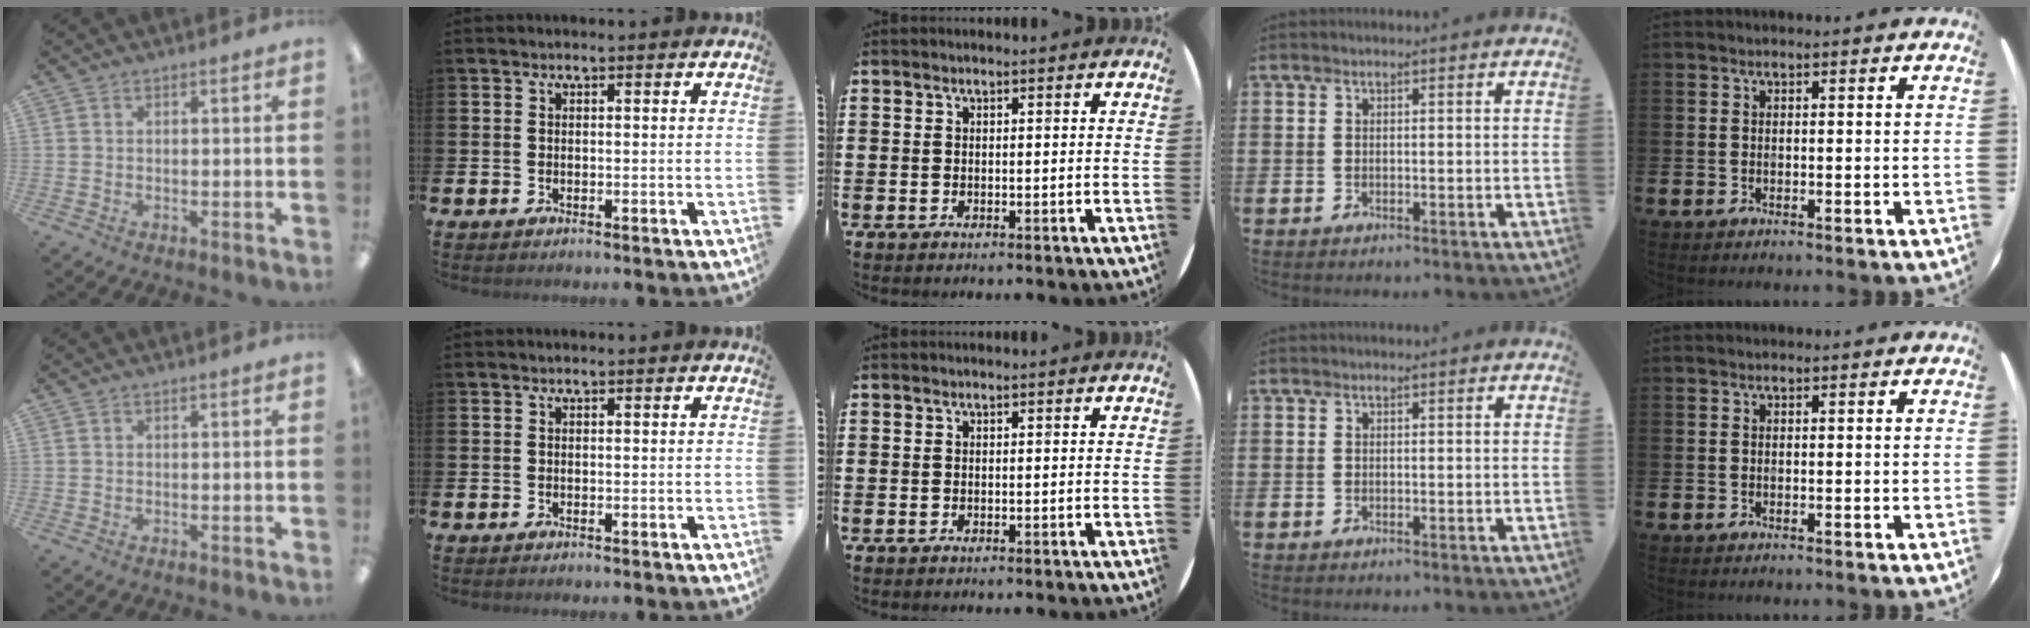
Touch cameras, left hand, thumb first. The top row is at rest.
{}